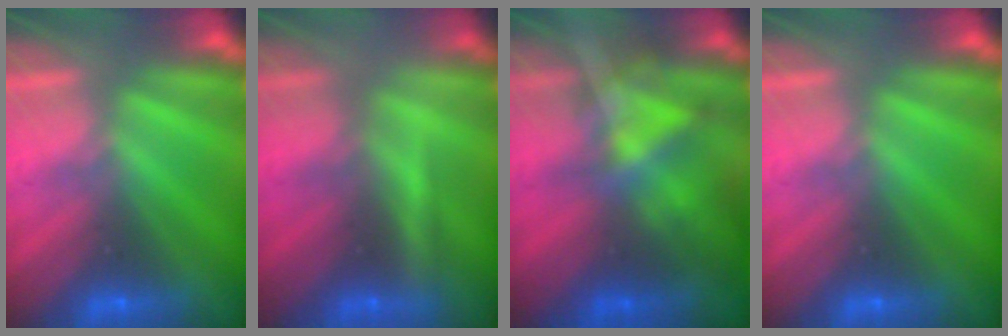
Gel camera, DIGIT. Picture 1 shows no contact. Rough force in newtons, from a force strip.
{"total": 2.0}
{"total": 4.2}
{"total": 0.0}